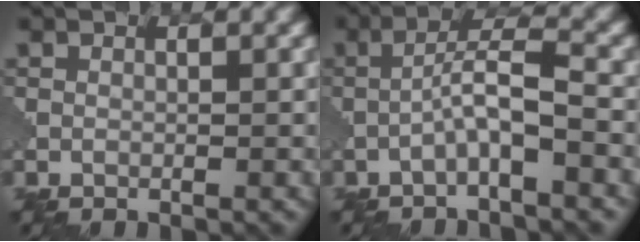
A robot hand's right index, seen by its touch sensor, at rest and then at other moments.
{"total": 3.8, "force": [-1.4, 0.4, 3.5], "torque": [-0.063, 0.018, -0.035]}